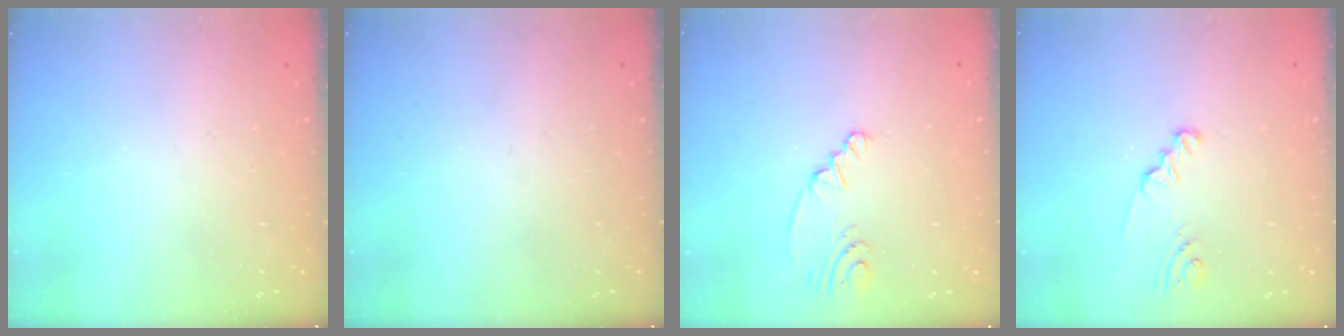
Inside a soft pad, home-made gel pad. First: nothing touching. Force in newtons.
{"total": 0.0}
{"total": 2.9, "press": 2.7, "slide": 0.9}
{"total": 1.9, "press": 1.9, "slide": 0.3}